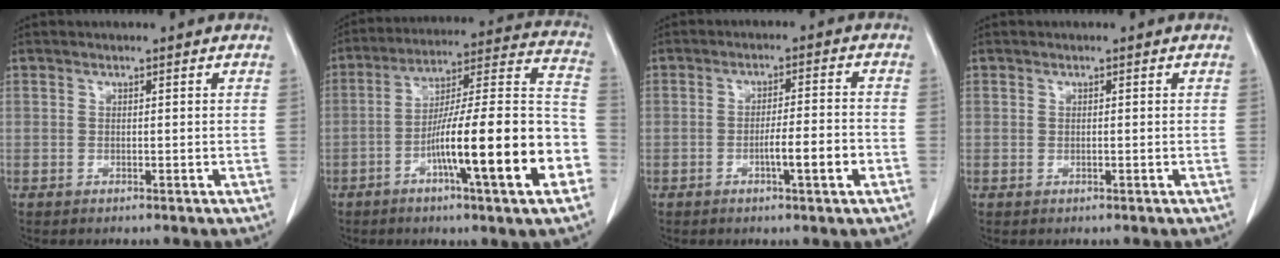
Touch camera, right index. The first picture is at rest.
{"total": 21.6, "force": [-7.4, 1.1, 20.2], "torque": [-0.267, 0.010, -0.115]}
{"total": 5.6, "force": [-2.1, 0.1, 5.2], "torque": [-0.079, 0.000, -0.030]}
{"total": 0.0}